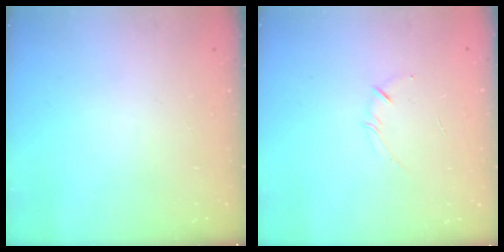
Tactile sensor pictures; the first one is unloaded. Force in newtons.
{"total": 2.5, "press": 2.4, "slide": 0.4}